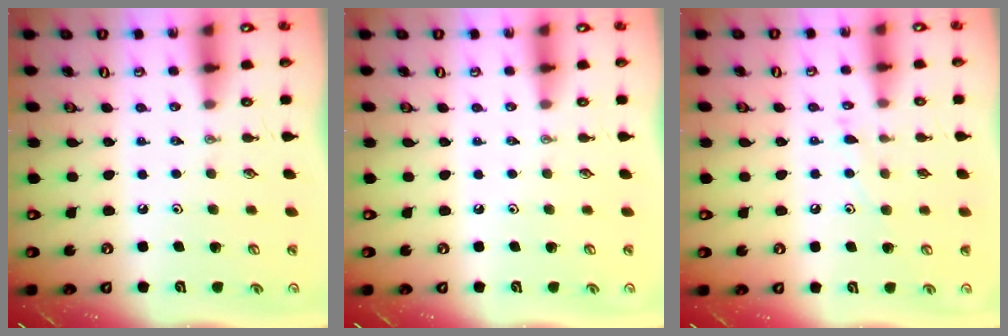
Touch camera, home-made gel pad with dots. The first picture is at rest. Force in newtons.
{"total": 0.0}
{"total": 6.2, "press": 6.2, "slide": 0.5}